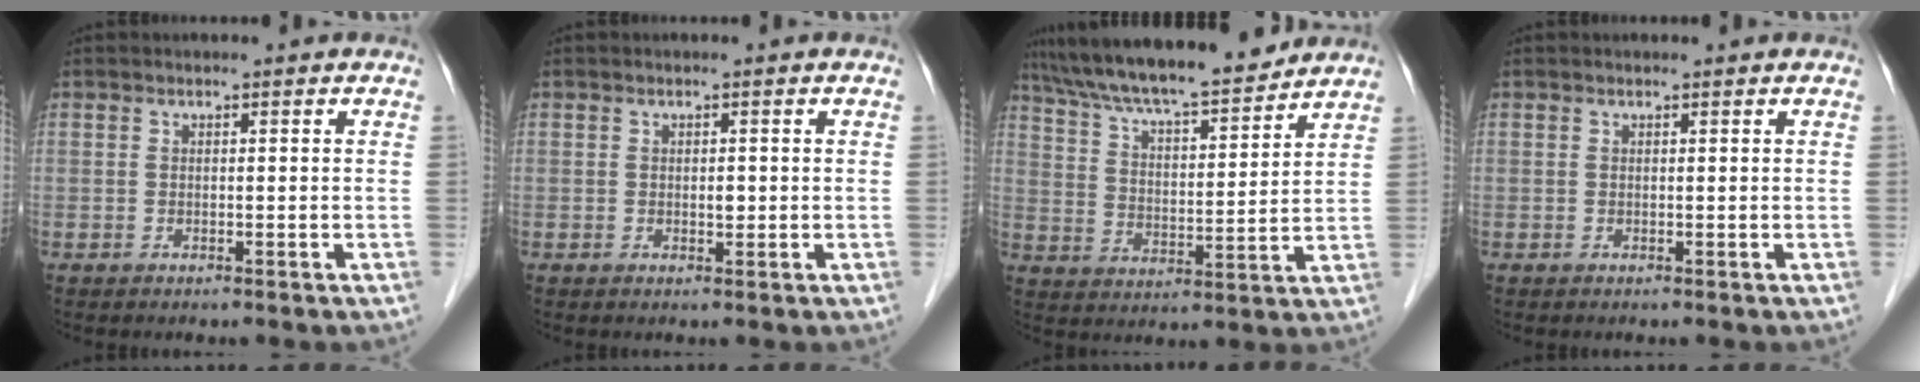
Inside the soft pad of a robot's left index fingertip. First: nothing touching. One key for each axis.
{"total": 0.9, "fx": -0.3, "fy": 0.5, "fz": 0.7, "tx": -0.010, "ty": -0.003, "tz": -0.006}
{"total": 15.9, "fx": 14.4, "fy": 1.7, "fz": 6.7, "tx": -0.116, "ty": 0.009, "tz": 0.233}
{"total": 0.0}